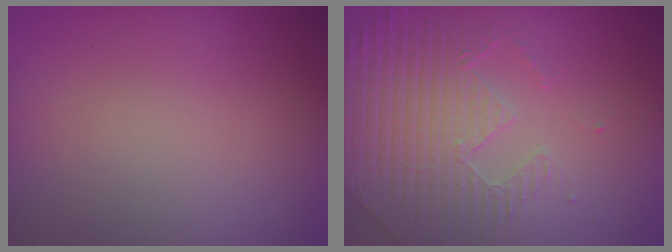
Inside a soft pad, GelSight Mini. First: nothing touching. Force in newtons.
{"total": 4.4, "press": 4.3, "slide": 1.1}